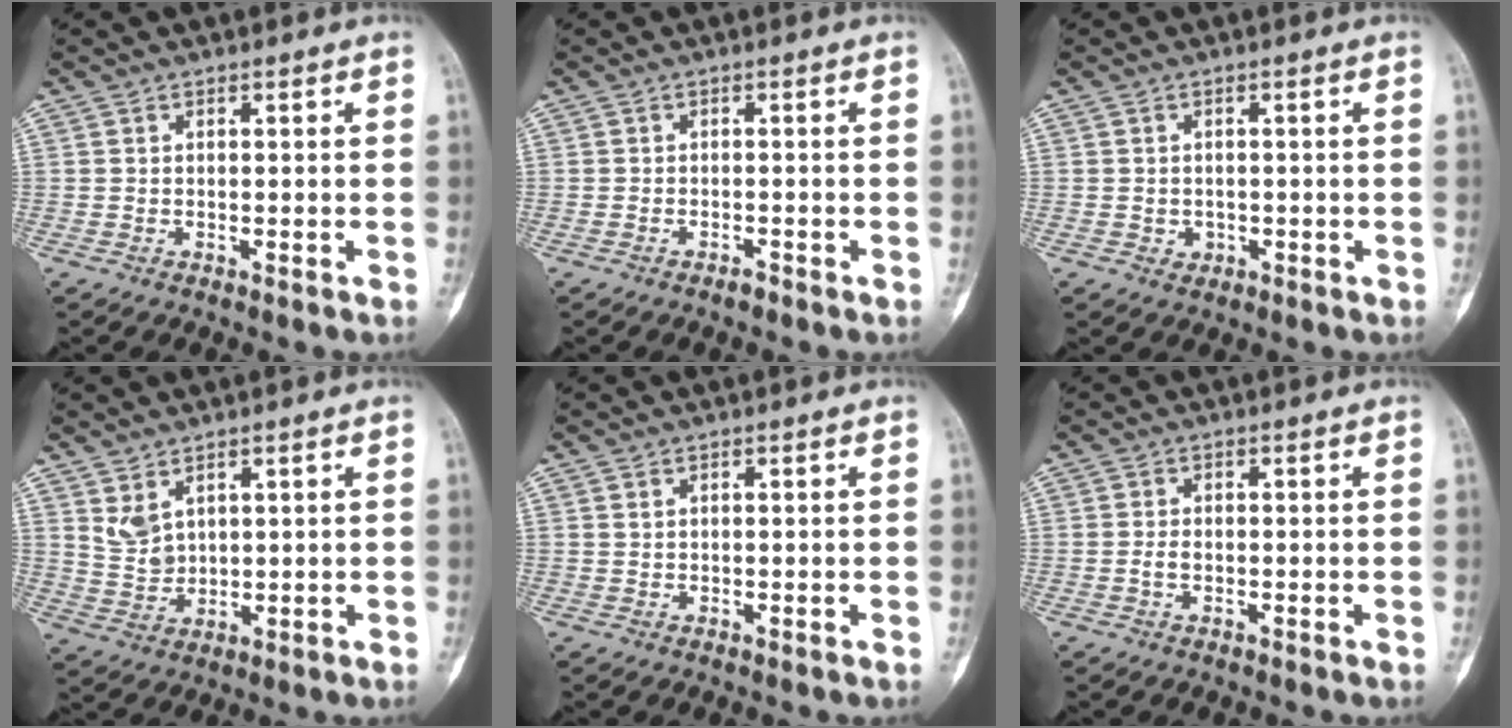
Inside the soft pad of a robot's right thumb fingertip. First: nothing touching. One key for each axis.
{"total": 0.9, "fx": -0.8, "fy": 0.4, "fz": 0.4, "tx": -0.006, "ty": 0.005, "tz": -0.013}
{"total": 1.6, "fx": -0.4, "fy": 1.5, "fz": 0.5, "tx": 0.002, "ty": 0.006, "tz": 0.000}
{"total": 2.5, "fx": 1.4, "fy": 1.7, "fz": 1.1, "tx": -0.014, "ty": -0.012, "tz": 0.036}
{"total": 0.5, "fx": 0.3, "fy": 0.3, "fz": 0.3, "tx": -0.004, "ty": 0.002, "tz": 0.007}
{"total": 1.5, "fx": -0.3, "fy": 0.8, "fz": 1.2, "tx": -0.026, "ty": 0.003, "tz": -0.006}